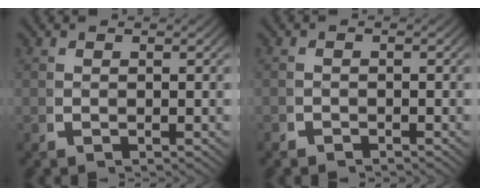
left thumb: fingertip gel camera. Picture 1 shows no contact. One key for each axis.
{"total": 1.2, "fx": -1.2, "fy": 0.3, "fz": 0.0, "tx": 0.000, "ty": -0.008, "tz": -0.020}